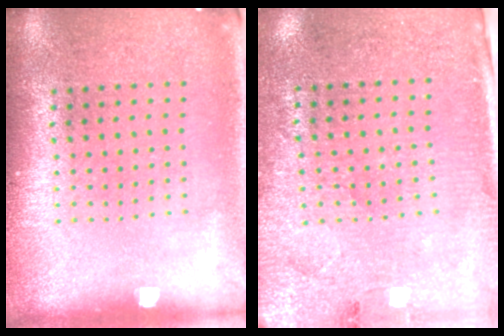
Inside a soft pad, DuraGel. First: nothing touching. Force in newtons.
{"total": 2.9, "press": 2.7, "slide": 1.1}